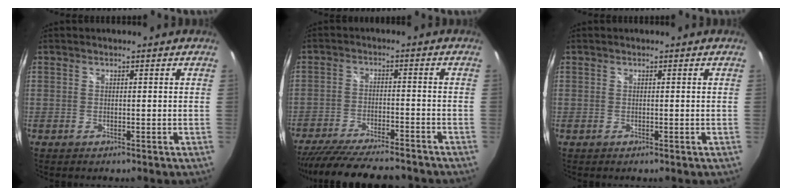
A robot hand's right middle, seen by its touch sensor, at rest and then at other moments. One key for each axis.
{"total": 19.1, "fx": -16.5, "fy": 3.7, "fz": 8.8, "tx": -0.172, "ty": -0.033, "tz": -0.253}
{"total": 0.0}